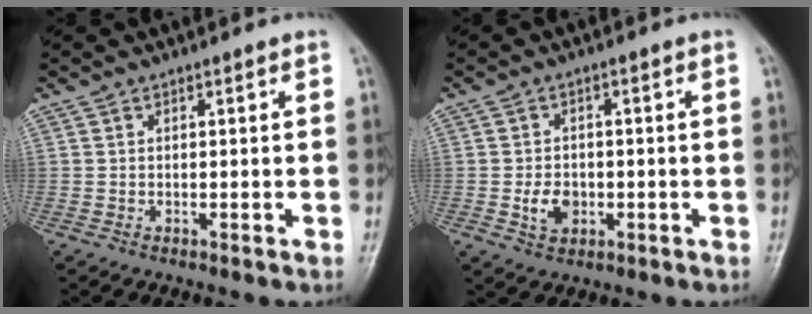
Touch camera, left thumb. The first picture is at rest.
{"total": 4.6, "force": [-1.0, 3.5, 2.8], "torque": [-0.035, 0.003, -0.014]}